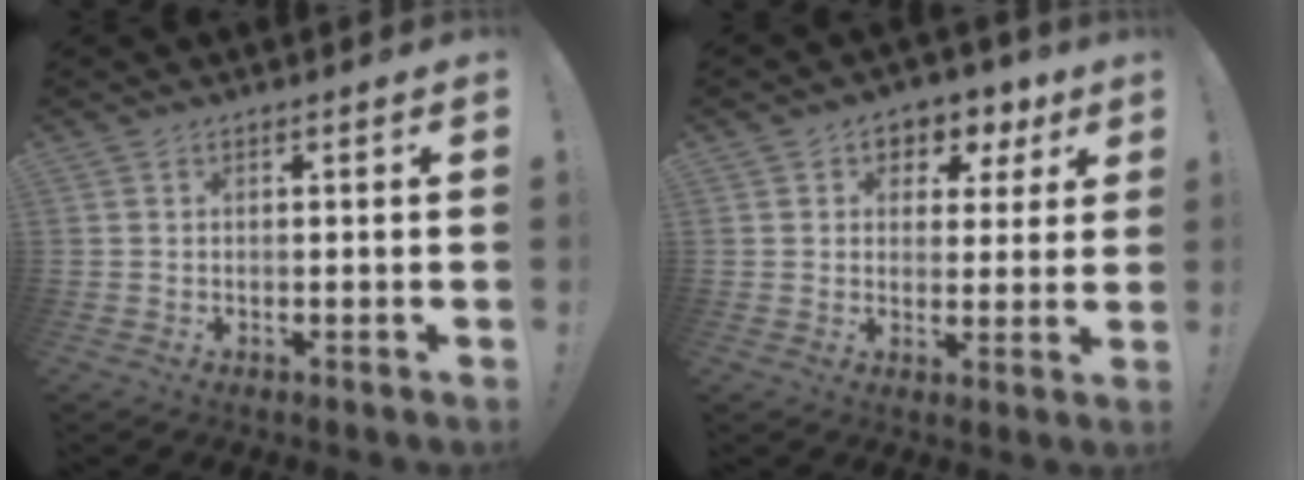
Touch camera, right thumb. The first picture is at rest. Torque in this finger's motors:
{"motor_torque": [0.33, 1.54, 0.24, -0.15, 0.00]}